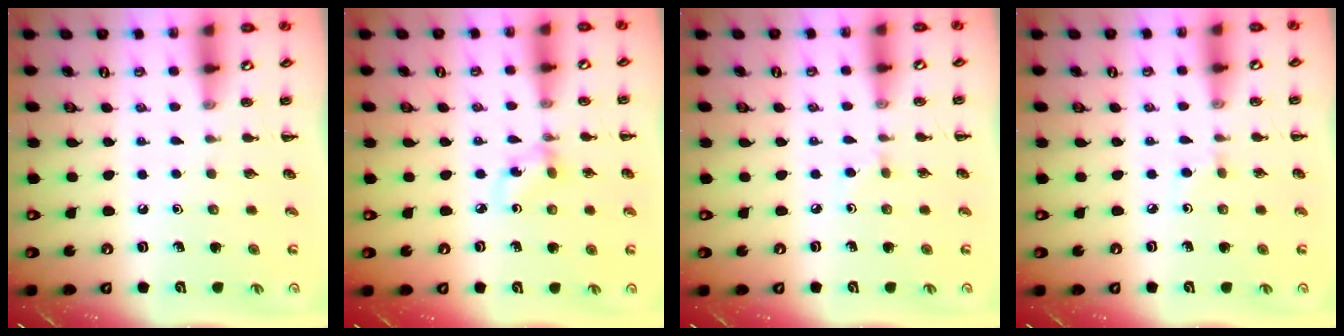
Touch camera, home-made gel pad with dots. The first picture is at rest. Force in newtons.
{"total": 2.9, "press": 2.8, "slide": 0.9}
{"total": 3.3, "press": 3.0, "slide": 1.4}
{"total": 2.0, "press": 1.7, "slide": 1.0}